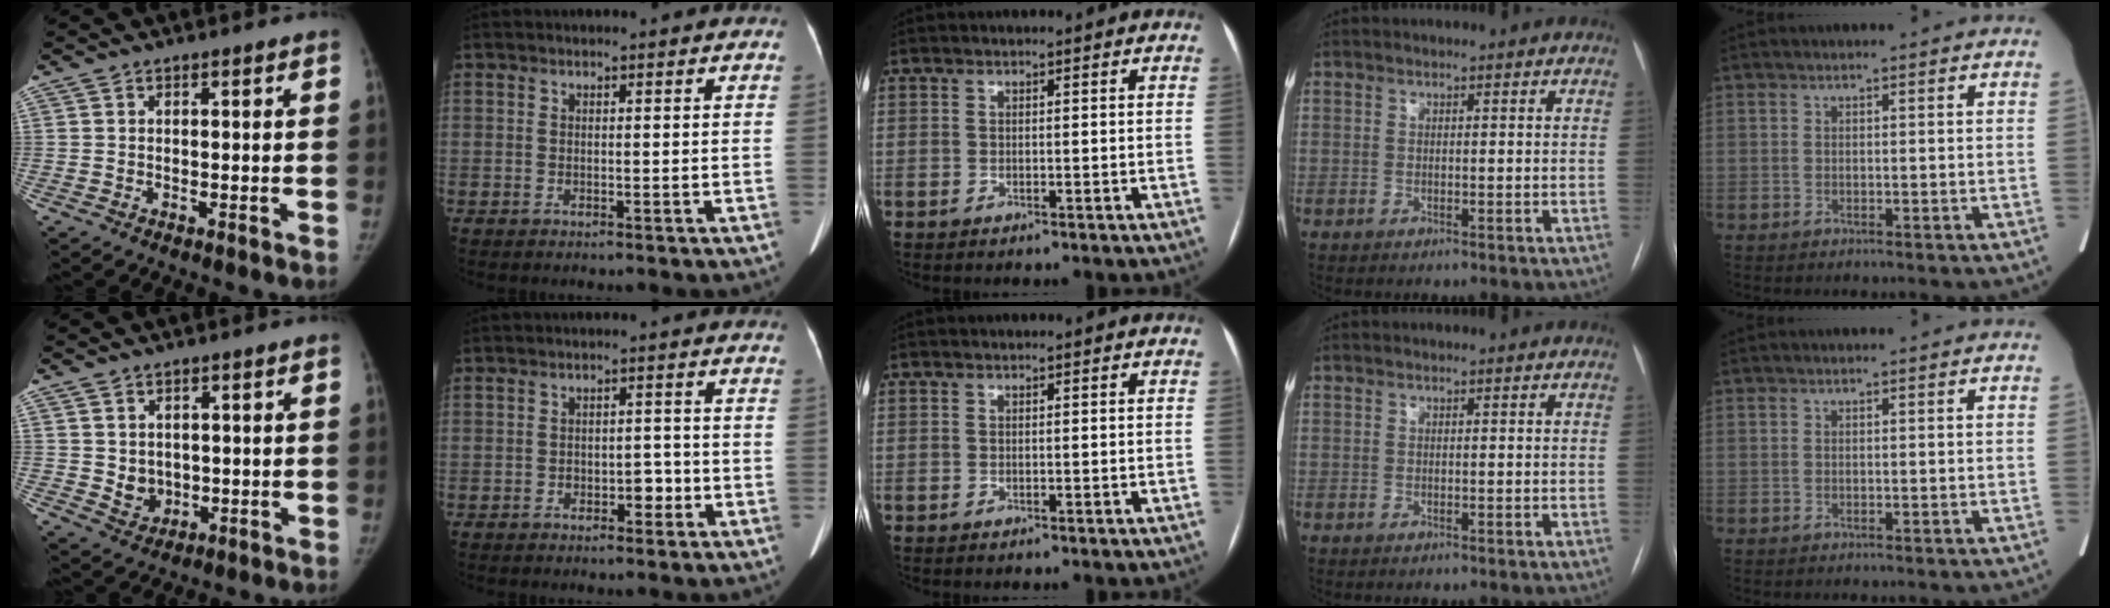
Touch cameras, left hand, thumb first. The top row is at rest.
{"thumb": {"total": 4.1, "force": [0.5, 3.6, 2.0], "torque": [-0.019, -0.009, 0.023]}, "index": {"total": 2.8, "force": [-1.3, 1.6, 1.9], "torque": [-0.025, 0.007, -0.016]}}